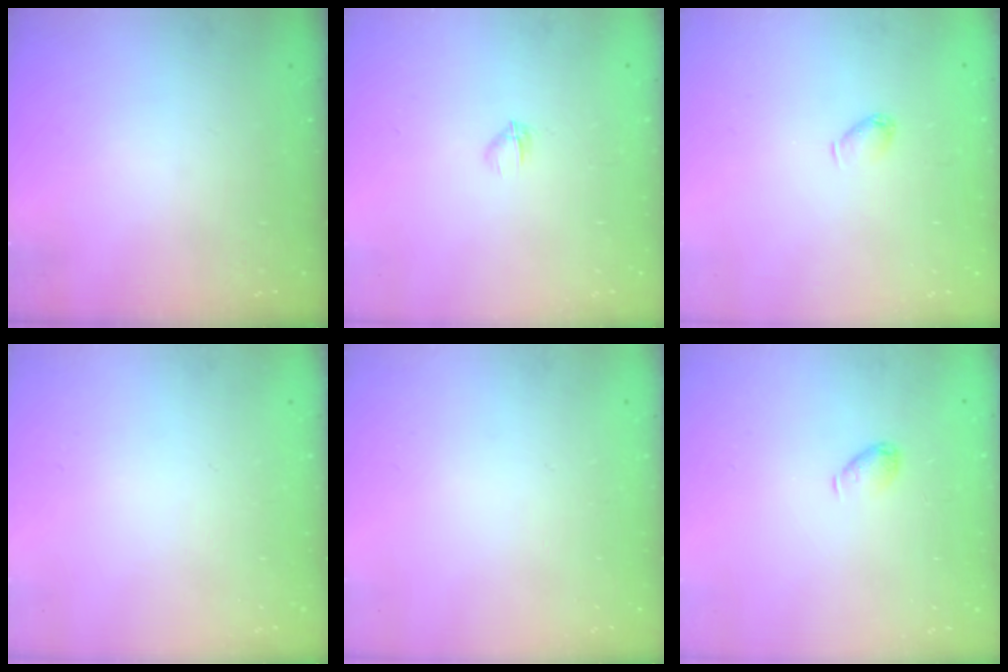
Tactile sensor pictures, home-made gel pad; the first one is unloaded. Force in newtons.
{"total": 2.7, "press": 2.5, "slide": 0.8}
{"total": 2.8, "press": 2.8, "slide": 0.4}
{"total": 0.0}
{"total": 0.0}
{"total": 4.9, "press": 4.9, "slide": 0.6}